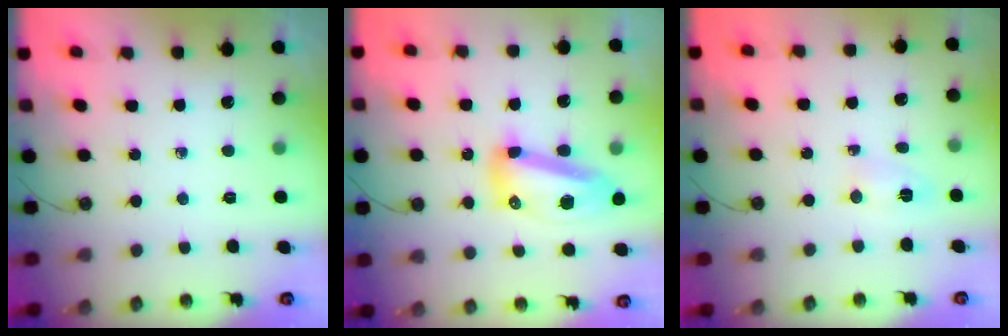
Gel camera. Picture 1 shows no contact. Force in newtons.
{"total": 13.8, "press": 13.7, "slide": 1.4}
{"total": 3.0, "press": 2.8, "slide": 1.1}